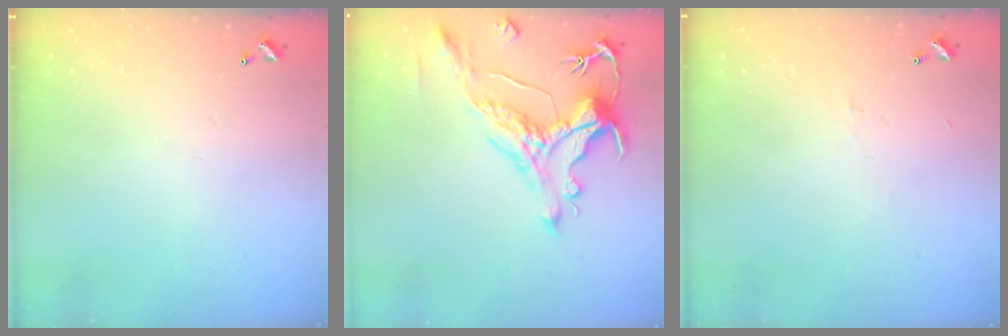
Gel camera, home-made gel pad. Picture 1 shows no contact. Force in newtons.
{"total": 1.7, "press": 0.9, "slide": 1.4}
{"total": 0.8, "press": 0.7, "slide": 0.5}